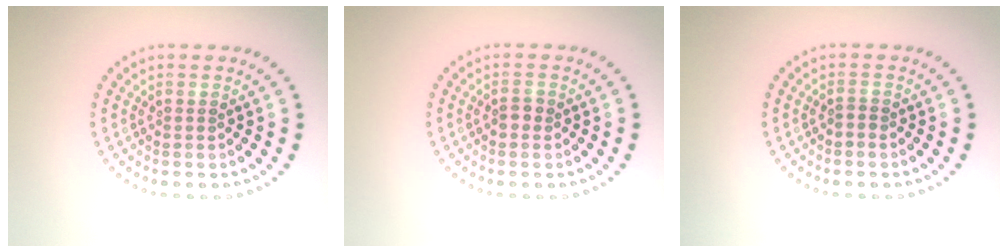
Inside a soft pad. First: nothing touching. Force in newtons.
{"total": 1.0, "press": 1.0, "slide": 0.2}
{"total": 0.6, "press": 0.2, "slide": 0.5}